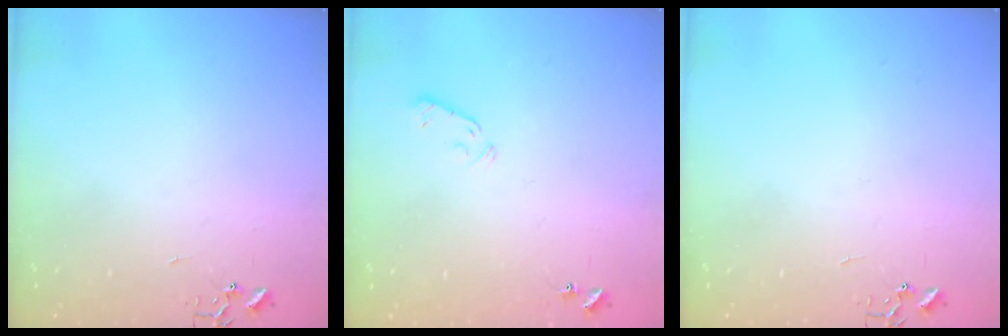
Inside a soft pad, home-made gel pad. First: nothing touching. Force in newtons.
{"total": 3.8, "press": 3.7, "slide": 0.7}
{"total": 0.0}